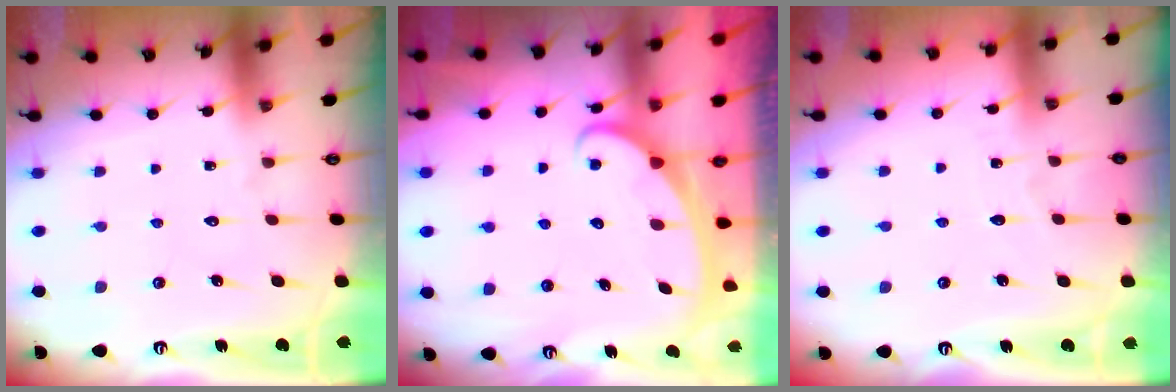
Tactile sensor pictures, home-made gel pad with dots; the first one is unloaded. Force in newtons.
{"total": 2.4, "press": 2.4, "slide": 0.4}
{"total": 2.7, "press": 2.7, "slide": 0.3}